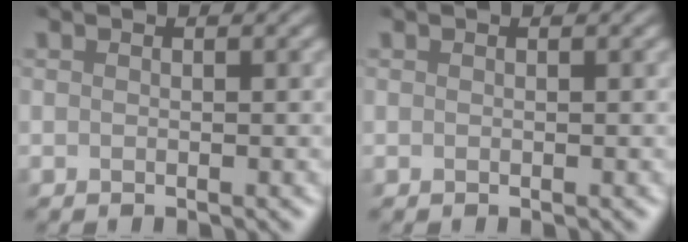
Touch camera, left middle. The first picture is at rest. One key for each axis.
{"total": 0.0}